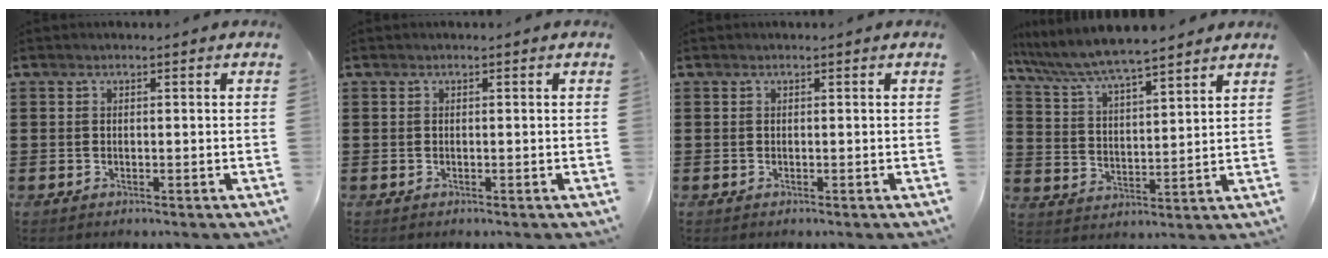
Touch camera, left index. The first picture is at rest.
{"total": 0.0}
{"total": 0.0}
{"total": 6.1, "force": [5.7, 0.2, 2.3], "torque": [-0.070, -0.031, 0.097]}